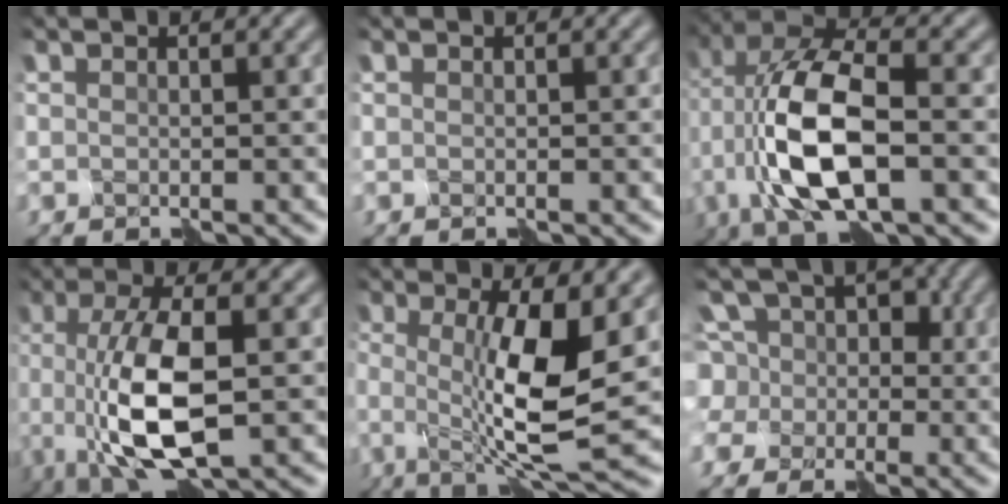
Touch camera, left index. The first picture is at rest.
{"total": 0.0}
{"total": 9.6, "force": [-1.0, 4.2, 8.6], "torque": [-0.190, 0.014, -0.020]}
{"total": 7.6, "force": [-0.7, 2.5, 7.1], "torque": [-0.157, -0.003, -0.009]}
{"total": 8.8, "force": [-0.1, 2.1, 8.6], "torque": [-0.153, -0.012, 0.003]}
{"total": 8.0, "force": [2.0, 7.4, 2.5], "torque": [-0.093, 0.046, 0.006]}